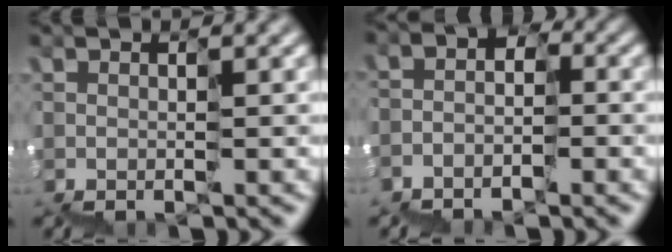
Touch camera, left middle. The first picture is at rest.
{"total": 2.8, "force": [-2.3, 1.7, -0.1], "torque": [-0.020, 0.003, -0.045]}